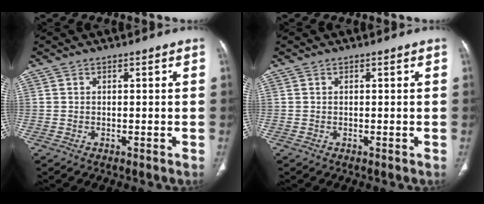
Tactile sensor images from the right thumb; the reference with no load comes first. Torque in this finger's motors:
{"motor_torque": [-0.02, 0.02, -0.06, 0.06, 0.02]}